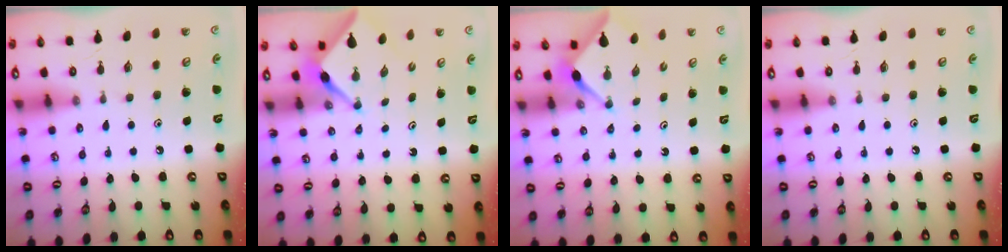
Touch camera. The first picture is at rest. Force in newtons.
{"total": 3.1, "press": 3.1, "slide": 0.3}
{"total": 3.0, "press": 3.0, "slide": 0.4}
{"total": 0.0}